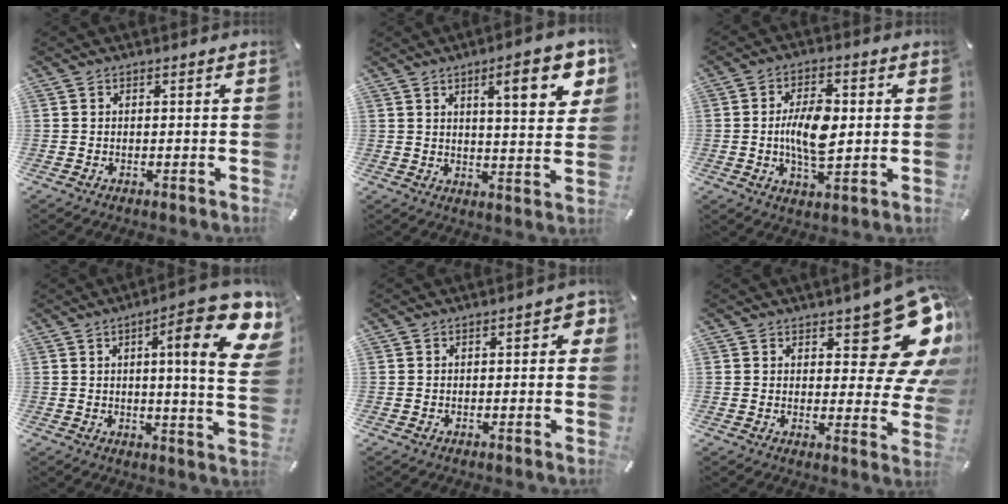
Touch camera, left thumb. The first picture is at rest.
{"total": 13.0, "force": [6.1, 3.2, 11.1], "torque": [-0.153, -0.023, 0.089]}
{"total": 10.3, "force": [0.3, 5.4, 8.7], "torque": [-0.170, 0.003, -0.001]}
{"total": 19.4, "force": [7.1, 4.0, 17.7], "torque": [-0.244, -0.043, 0.092]}
{"total": 2.9, "force": [-0.5, 1.3, 2.6], "torque": [-0.038, 0.007, -0.011]}
{"total": 16.1, "force": [9.7, 6.6, 11.0], "torque": [-0.106, -0.094, 0.161]}